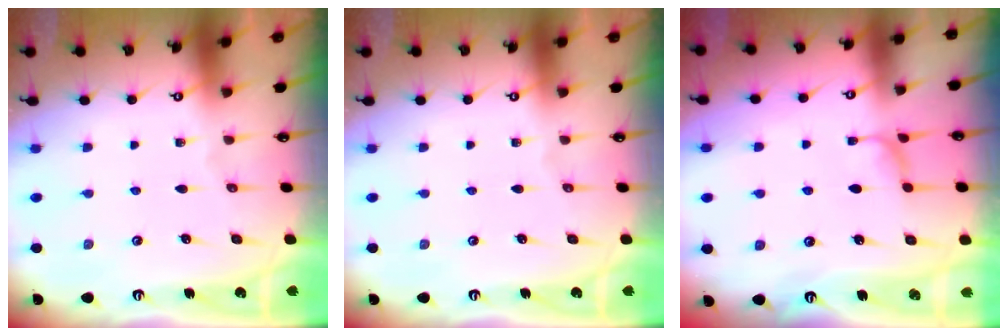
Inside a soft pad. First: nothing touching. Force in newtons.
{"total": 0.0}
{"total": 1.6, "press": 1.5, "slide": 0.6}